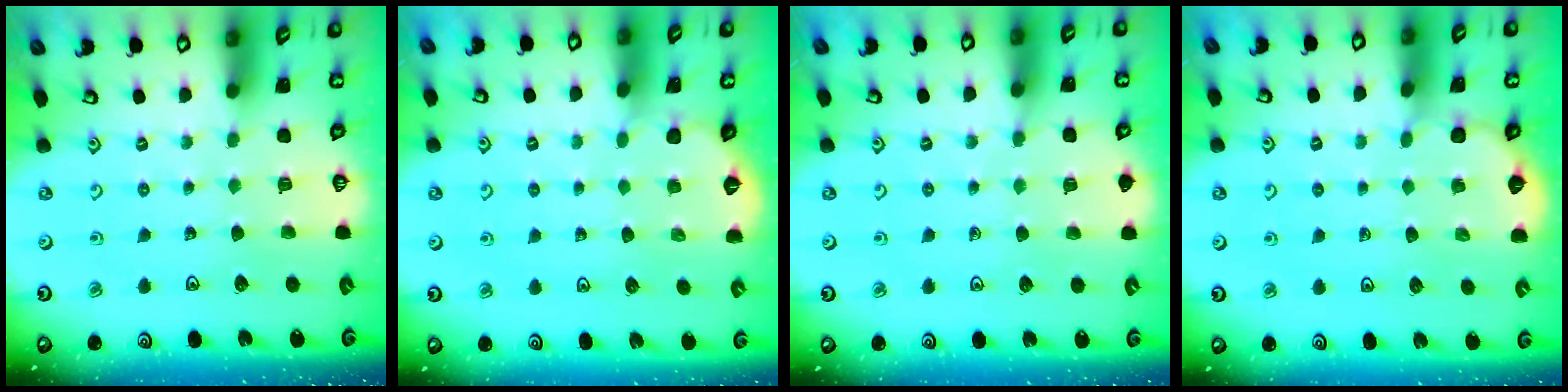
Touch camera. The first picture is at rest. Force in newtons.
{"total": 2.3, "press": 2.3, "slide": 0.1}
{"total": 3.9, "press": 3.8, "slide": 0.4}
{"total": 2.9, "press": 2.9, "slide": 0.3}